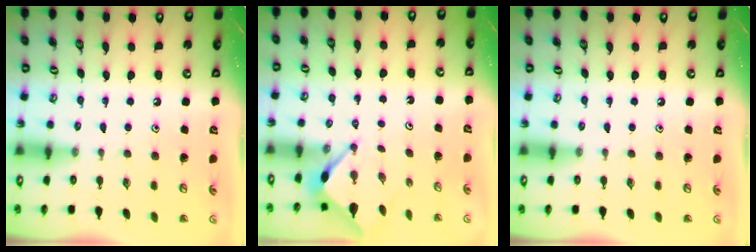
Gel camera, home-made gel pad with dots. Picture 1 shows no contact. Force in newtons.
{"total": 2.8, "press": 2.8, "slide": 0.3}
{"total": 0.0}